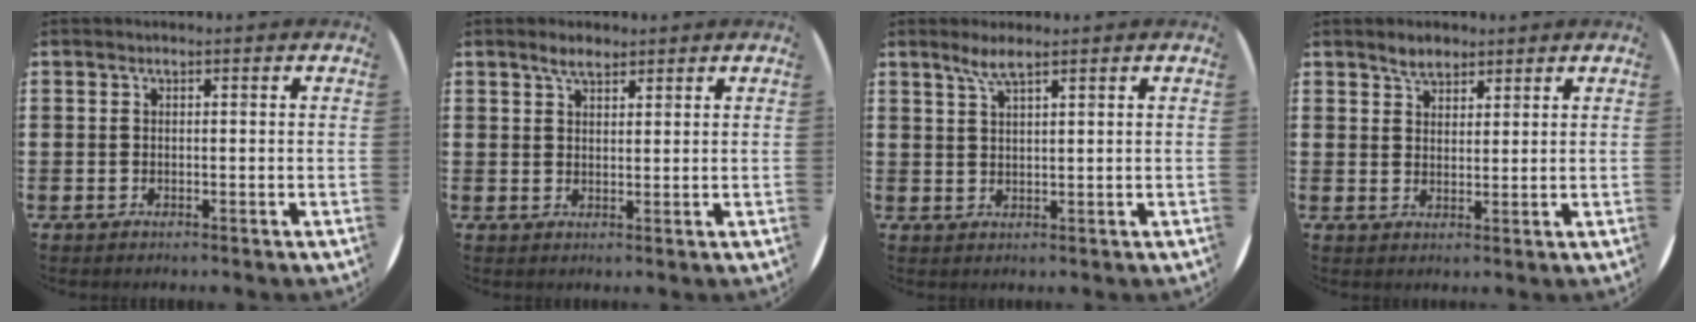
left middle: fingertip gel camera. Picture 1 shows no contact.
{"total": 2.7, "force": [2.2, 1.0, 1.3], "torque": [-0.020, 0.001, 0.038]}
{"total": 2.9, "force": [2.1, 0.2, 1.9], "torque": [-0.041, 0.004, 0.038]}
{"total": 2.8, "force": [2.4, 1.4, 0.6], "torque": [-0.007, 0.003, 0.044]}